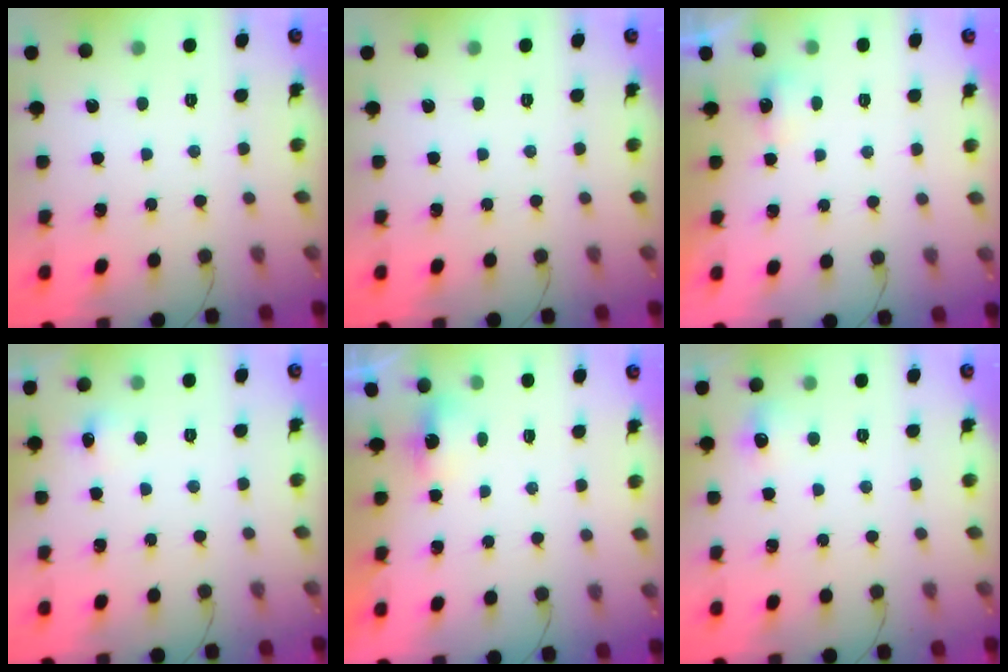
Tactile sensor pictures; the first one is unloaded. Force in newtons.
{"total": 0.0}
{"total": 2.4, "press": 2.3, "slide": 0.6}
{"total": 4.6, "press": 4.4, "slide": 1.3}
{"total": 2.9, "press": 2.8, "slide": 0.8}
{"total": 5.9, "press": 5.6, "slide": 1.8}